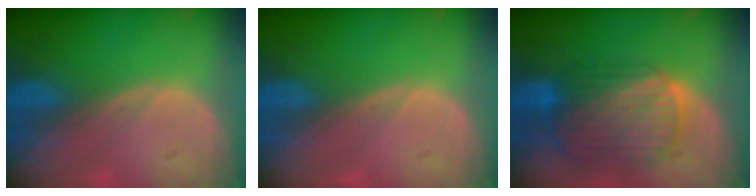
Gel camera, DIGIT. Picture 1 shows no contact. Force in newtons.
{"total": 0.0}
{"total": 10.3, "press": 8.7, "slide": 5.6}